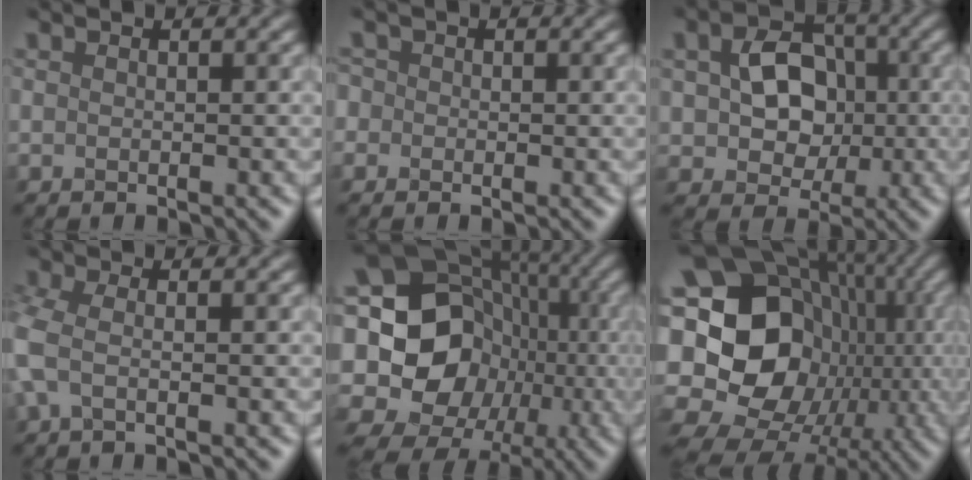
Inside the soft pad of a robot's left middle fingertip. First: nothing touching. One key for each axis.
{"total": 1.3, "fx": -0.8, "fy": 0.1, "fz": -1.1, "tx": 0.000, "ty": 0.000, "tz": -0.002}
{"total": 4.3, "fx": -0.2, "fy": 3.5, "fz": 2.5, "tx": -0.064, "ty": 0.000, "tz": 0.013}
{"total": 1.4, "fx": -1.0, "fy": 0.0, "fz": 1.0, "tx": -0.066, "ty": -0.004, "tz": -0.009}
{"total": 18.1, "fx": -0.9, "fy": 16.0, "fz": 8.4, "tx": -0.169, "ty": 0.006, "tz": -0.013}
{"total": 18.9, "fx": -0.6, "fy": 15.9, "fz": 10.1, "tx": -0.194, "ty": 0.006, "tz": 0.002}